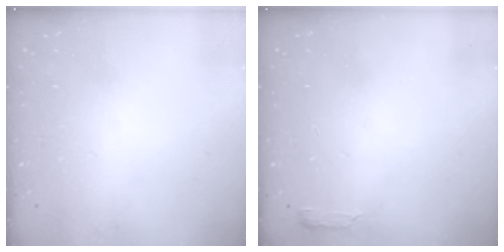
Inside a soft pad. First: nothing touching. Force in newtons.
{"total": 2.9, "press": 2.8, "slide": 0.6}